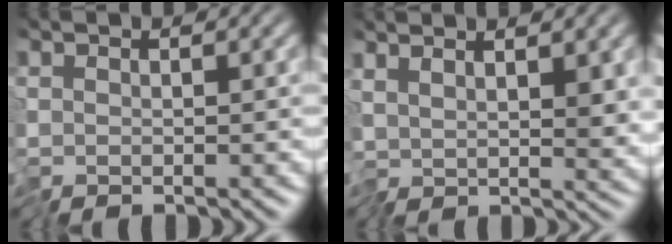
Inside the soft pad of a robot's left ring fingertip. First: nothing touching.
{"total": 3.2, "force": [1.5, 0.8, 2.7], "torque": [-0.053, -0.002, 0.025]}